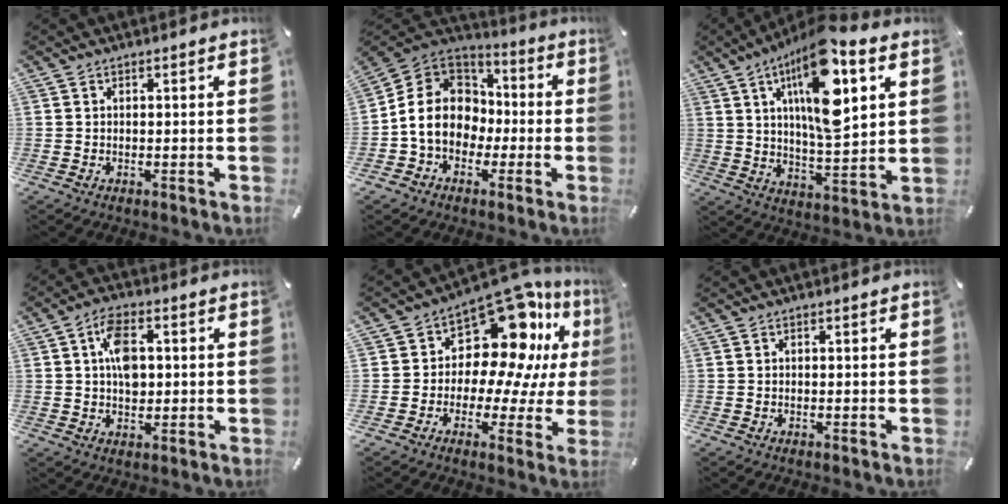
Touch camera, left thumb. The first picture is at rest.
{"total": 13.5, "force": [-2.5, 11.7, 6.2], "torque": [-0.136, 0.027, -0.043]}
{"total": 19.4, "force": [8.1, 7.0, 16.2], "torque": [-0.276, -0.026, 0.127]}
{"total": 7.8, "force": [1.1, 5.0, 5.9], "torque": [-0.099, 0.003, 0.015]}
{"total": 15.9, "force": [8.8, 9.0, 9.8], "torque": [-0.137, -0.092, 0.150]}
{"total": 0.0}